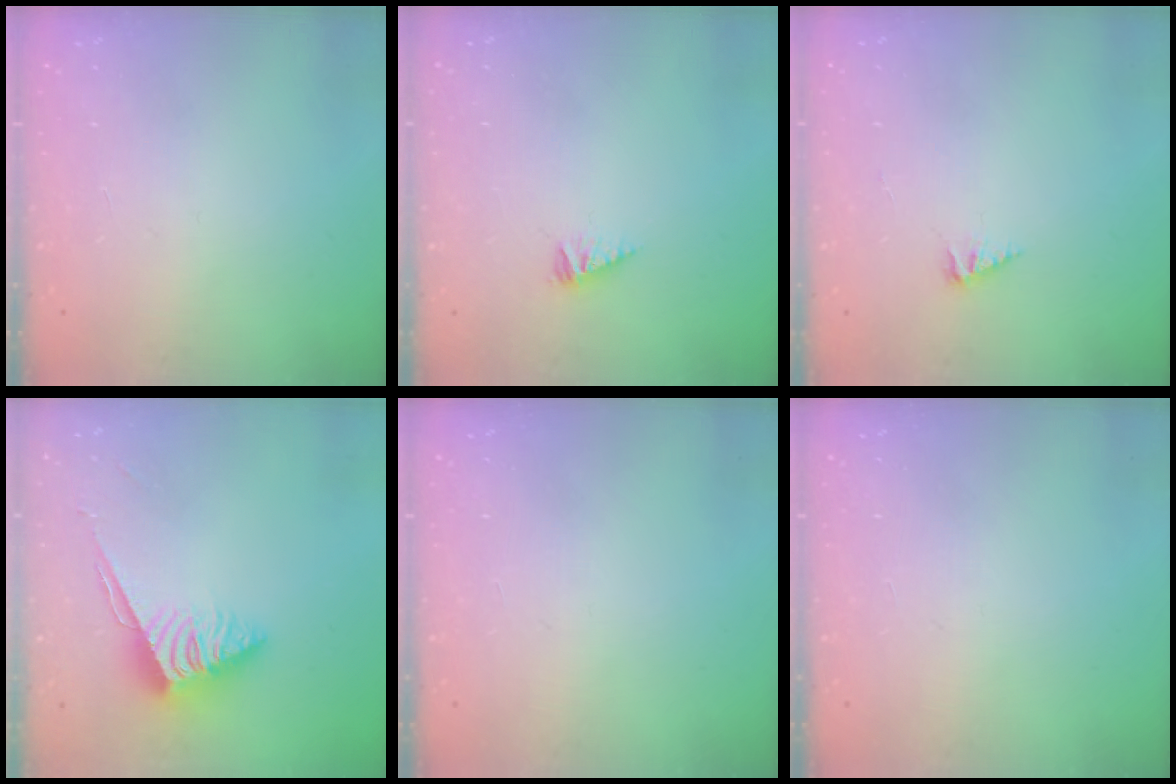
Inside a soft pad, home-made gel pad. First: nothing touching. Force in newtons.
{"total": 2.1, "press": 2.1, "slide": 0.2}
{"total": 2.2, "press": 2.2, "slide": 0.2}
{"total": 6.2, "press": 6.2, "slide": 0.4}
{"total": 0.0}
{"total": 0.0}